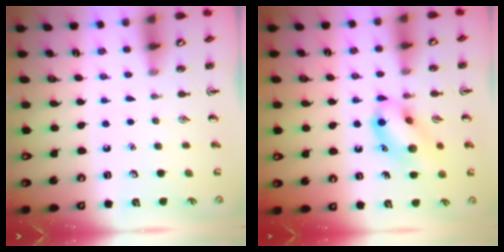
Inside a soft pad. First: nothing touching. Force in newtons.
{"total": 12.0, "press": 11.9, "slide": 1.2}